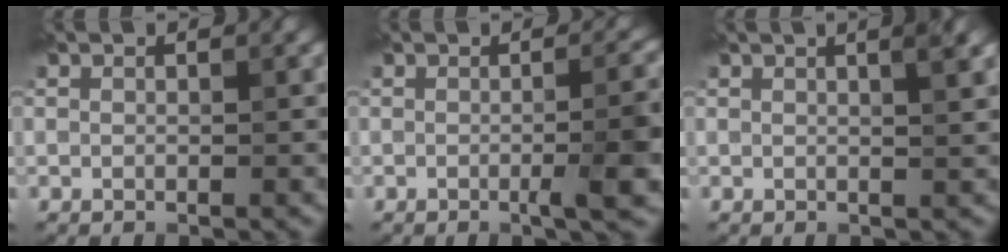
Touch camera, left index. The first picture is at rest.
{"total": 5.2, "force": [-0.8, 1.2, 5.0], "torque": [-0.062, 0.001, -0.017]}
{"total": 2.6, "force": [1.2, 0.7, 2.2], "torque": [-0.020, 0.007, 0.004]}